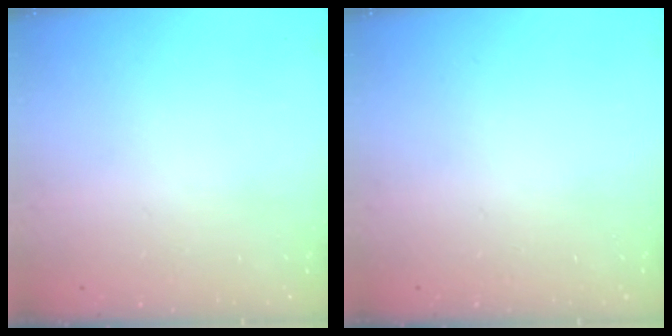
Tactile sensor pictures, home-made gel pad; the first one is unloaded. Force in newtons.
{"total": 0.0}